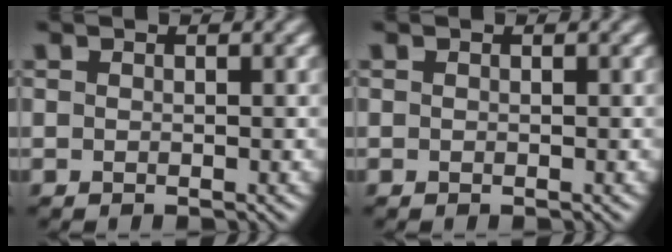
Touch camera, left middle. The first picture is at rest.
{"total": 0.0}